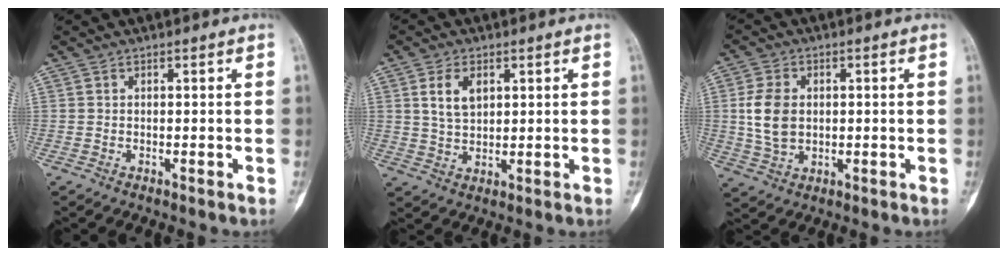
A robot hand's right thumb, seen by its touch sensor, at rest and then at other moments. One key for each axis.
{"total": 5.7, "fx": 2.1, "fy": 3.4, "fz": 4.0, "tx": -0.061, "ty": -0.008, "tz": 0.043}
{"total": 7.9, "fx": 0.6, "fy": 5.6, "fz": 5.5, "tx": -0.102, "ty": 0.000, "tz": 0.015}